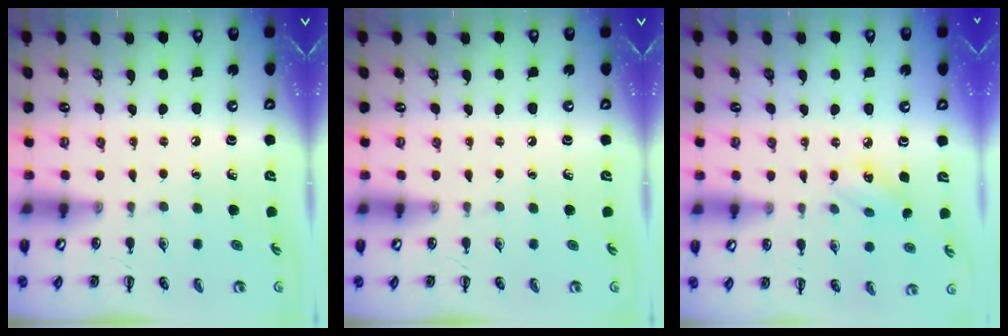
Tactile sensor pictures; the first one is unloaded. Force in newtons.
{"total": 0.0}
{"total": 5.7, "press": 5.5, "slide": 1.4}